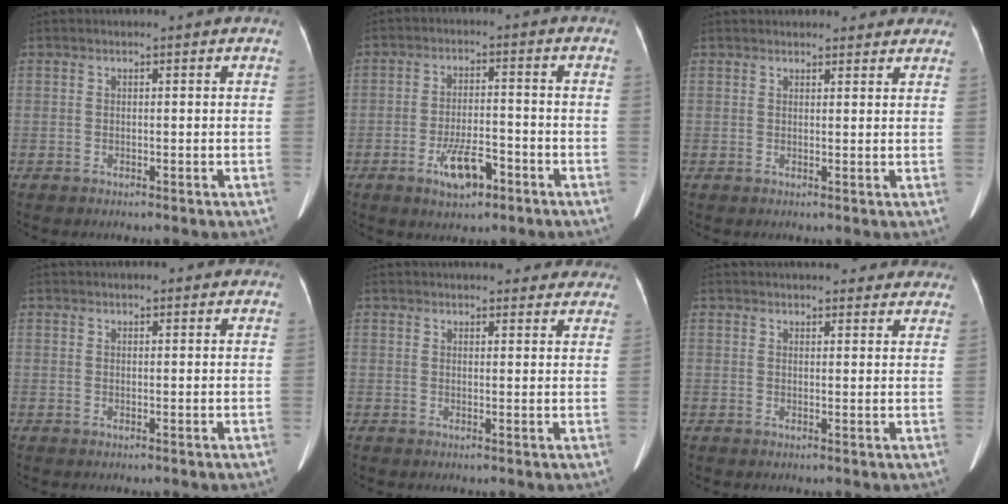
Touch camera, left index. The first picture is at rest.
{"total": 6.4, "force": [-3.5, 2.2, 4.9], "torque": [-0.096, -0.001, -0.055]}
{"total": 7.9, "force": [7.2, 2.6, 2.0], "torque": [0.001, 0.022, 0.076]}
{"total": 5.1, "force": [4.4, 1.5, 2.0], "torque": [-0.017, 0.033, 0.052]}
{"total": 15.1, "force": [13.6, 4.1, 5.1], "torque": [-0.038, 0.020, 0.153]}
{"total": 15.1, "force": [13.6, 4.0, 5.2], "torque": [-0.042, 0.023, 0.155]}